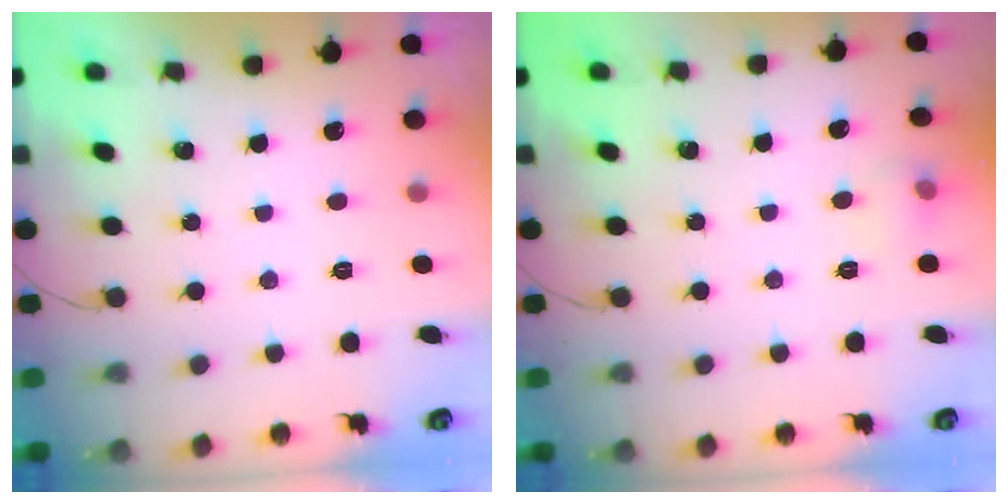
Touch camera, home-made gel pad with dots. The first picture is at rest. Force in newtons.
{"total": 5.1, "press": 4.8, "slide": 1.8}